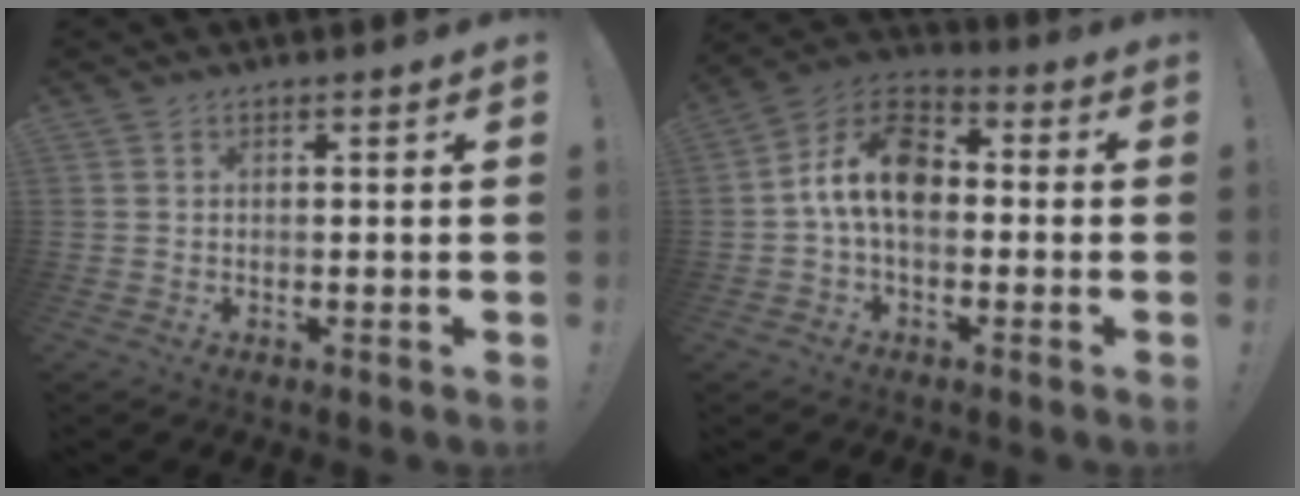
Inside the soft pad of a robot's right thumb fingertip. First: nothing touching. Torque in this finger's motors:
{"motor_torque": [1.58, 1.58, 0.21, -0.06, 0.07]}